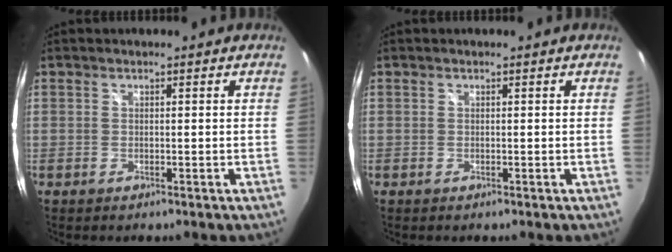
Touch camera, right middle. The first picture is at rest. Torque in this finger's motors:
{"motor_torque": [0.00, 0.00, 0.00, 0.00]}